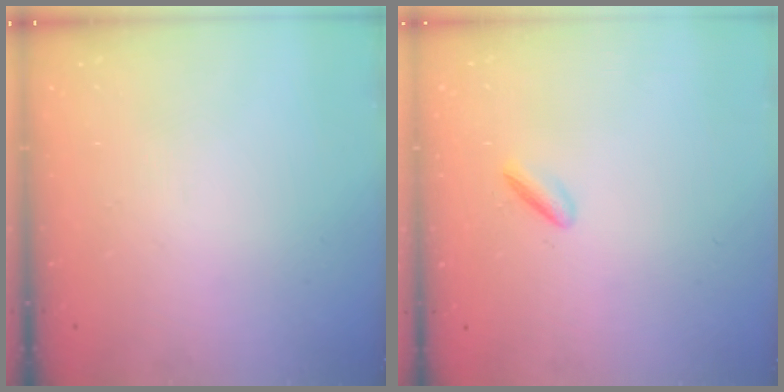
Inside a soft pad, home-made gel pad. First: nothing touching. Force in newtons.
{"total": 3.0, "press": 2.8, "slide": 0.9}